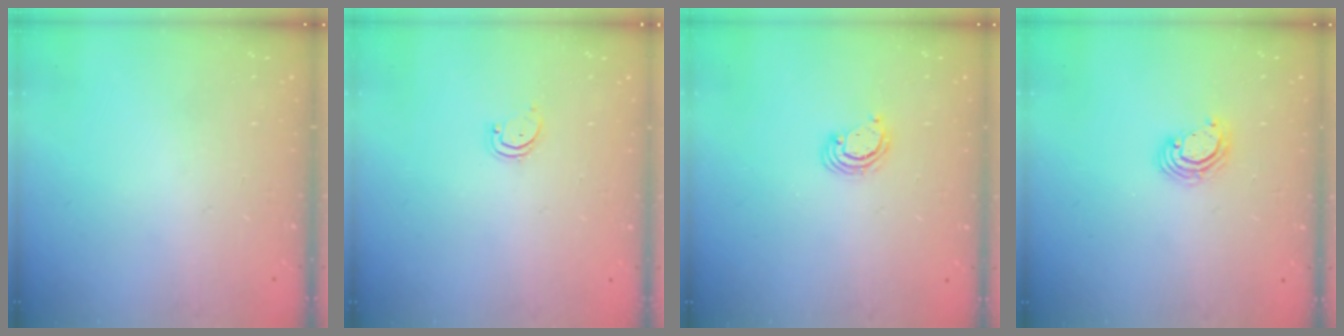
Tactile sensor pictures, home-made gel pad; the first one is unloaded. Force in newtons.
{"total": 2.3, "press": 2.3, "slide": 0.1}
{"total": 2.5, "press": 2.5, "slide": 0.2}
{"total": 3.5, "press": 3.5, "slide": 0.3}